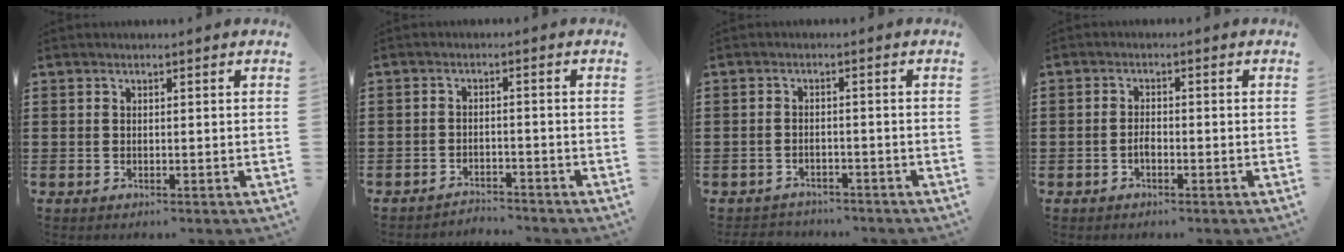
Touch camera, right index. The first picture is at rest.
{"total": 2.7, "force": [-2.7, 0.2, -0.1], "torque": [-0.006, 0.001, -0.060]}
{"total": 2.0, "force": [-1.9, 0.5, -0.1], "torque": [-0.006, 0.002, -0.043]}
{"total": 1.6, "force": [-0.9, 0.8, 1.1], "torque": [-0.023, 0.001, -0.016]}